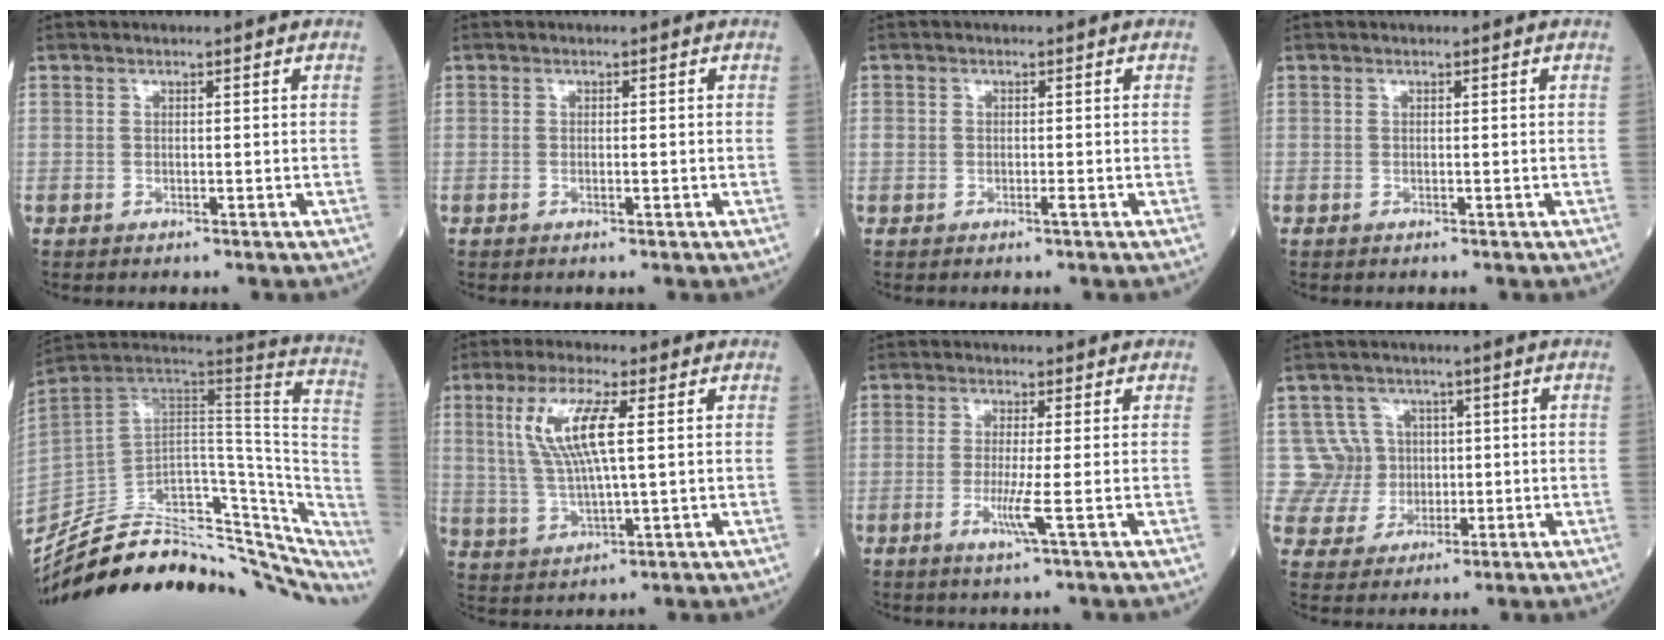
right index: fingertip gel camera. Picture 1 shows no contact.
{"total": 0.7, "force": [-0.1, 0.2, 0.7], "torque": [-0.012, -0.002, -0.001]}
{"total": 1.3, "force": [-0.3, 0.7, 1.0], "torque": [-0.019, 0.001, -0.004]}
{"total": 0.0}
{"total": 34.6, "force": [-27.6, 13.3, 16.0], "torque": [-0.219, 0.011, -0.368]}
{"total": 9.3, "force": [2.6, 1.3, 8.9], "torque": [-0.194, 0.007, 0.055]}
{"total": 3.6, "force": [-1.0, -0.7, 3.4], "torque": [-0.073, -0.010, -0.021]}
{"total": 6.9, "force": [1.3, 6.7, -0.4], "torque": [0.019, 0.022, 0.029]}